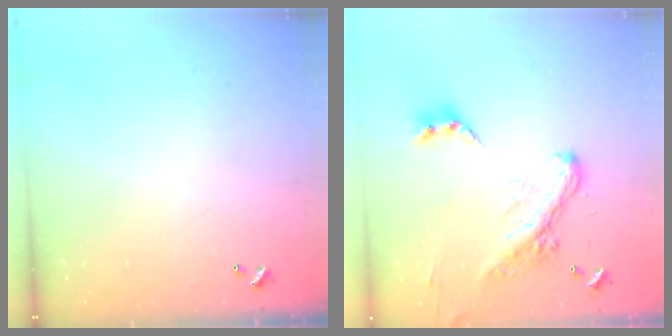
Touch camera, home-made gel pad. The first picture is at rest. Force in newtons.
{"total": 6.3, "press": 6.1, "slide": 1.4}